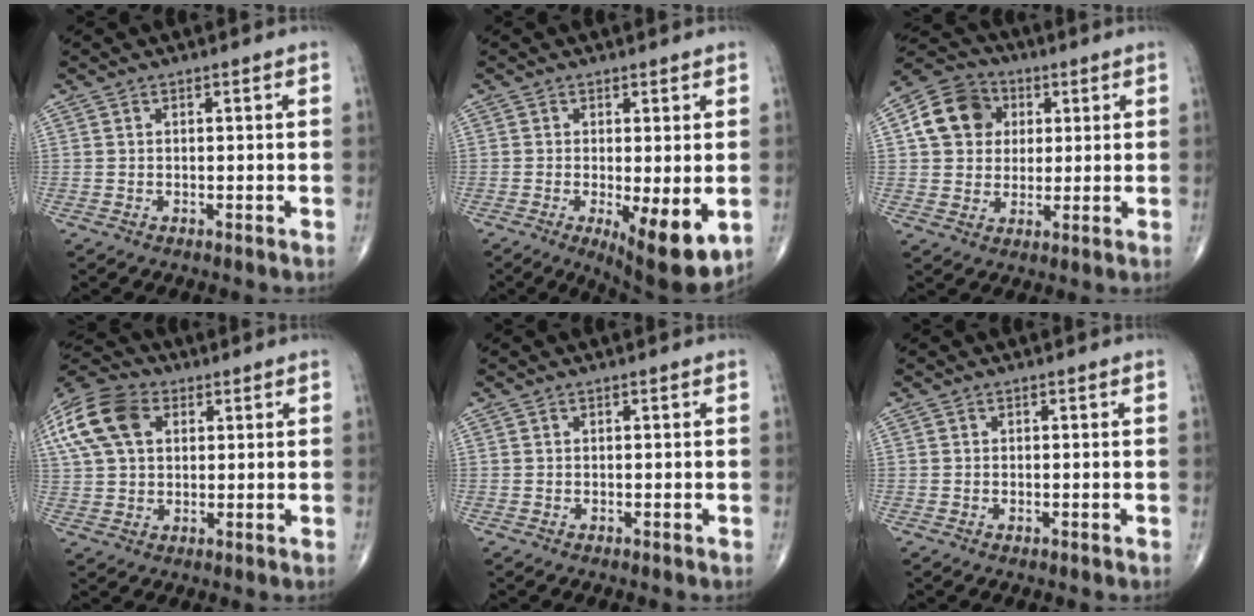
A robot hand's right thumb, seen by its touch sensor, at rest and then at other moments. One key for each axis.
{"total": 10.0, "fx": -2.4, "fy": 3.1, "fz": 9.2, "tx": -0.133, "ty": -0.025, "tz": -0.029}
{"total": 11.5, "fx": 2.7, "fy": 9.8, "fz": 5.4, "tx": -0.076, "ty": 0.003, "tz": 0.036}
{"total": 18.6, "fx": 6.5, "fy": 12.8, "fz": 11.9, "tx": -0.279, "ty": 0.034, "tz": 0.117}
{"total": 0.0}
{"total": 0.0}